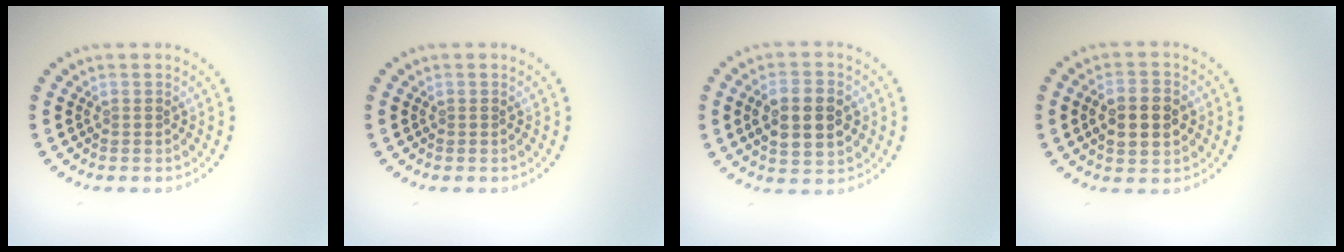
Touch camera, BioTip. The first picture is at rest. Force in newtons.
{"total": 0.0}
{"total": 4.9, "press": 4.9, "slide": 0.4}
{"total": 4.6, "press": 4.6, "slide": 0.2}